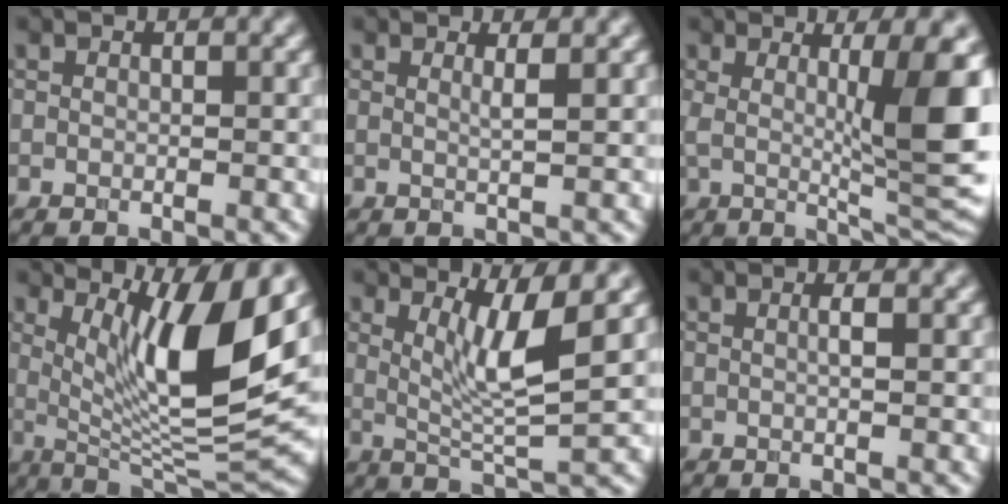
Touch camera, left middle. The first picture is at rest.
{"total": 1.0, "force": [0.4, 0.2, 1.0], "torque": [-0.011, -0.001, 0.006]}
{"total": 9.4, "force": [1.2, 2.0, 9.1], "torque": [-0.130, -0.017, 0.033]}
{"total": 10.9, "force": [2.8, 2.6, 10.2], "torque": [-0.162, -0.014, 0.062]}
{"total": 5.0, "force": [1.4, 0.8, 4.8], "torque": [-0.088, -0.011, 0.035]}
{"total": 0.9, "force": [0.0, 0.2, 0.9], "torque": [-0.015, 0.003, -0.001]}